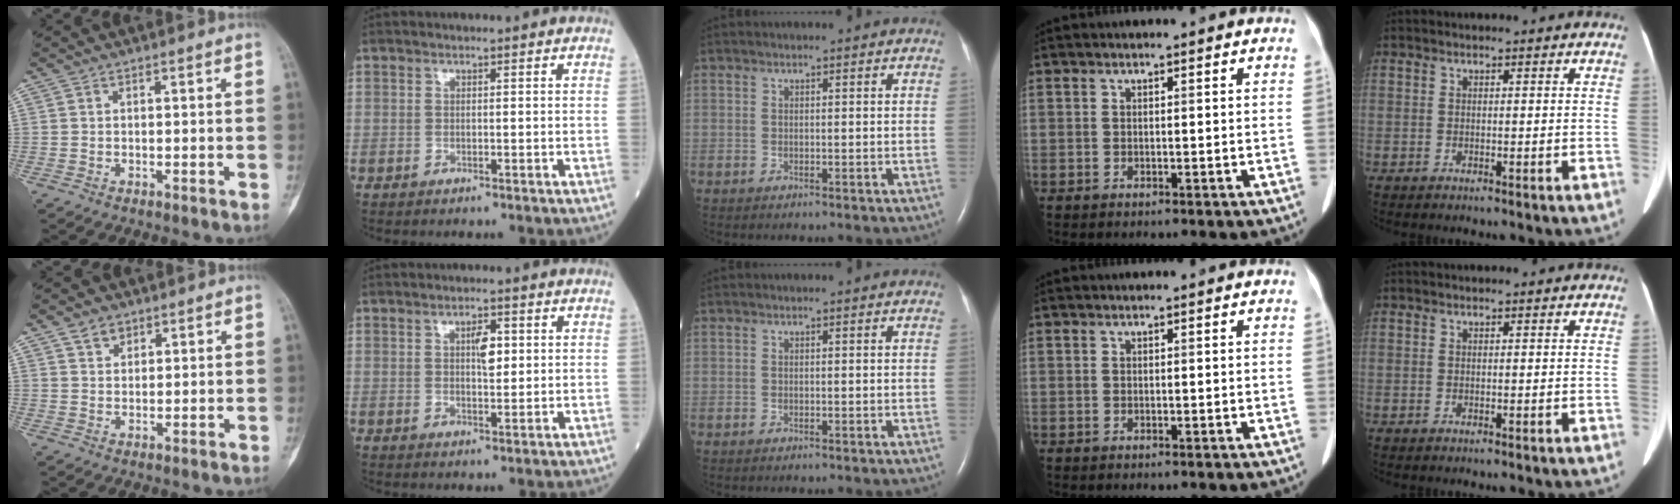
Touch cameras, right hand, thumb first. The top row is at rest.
{"thumb": {"total": 3.1, "force": [2.0, 2.0, 1.1], "torque": [-0.007, -0.011, 0.037]}, "index": {"total": 3.2, "force": [0.8, 1.2, 2.9], "torque": [-0.047, 0.003, 0.013]}}